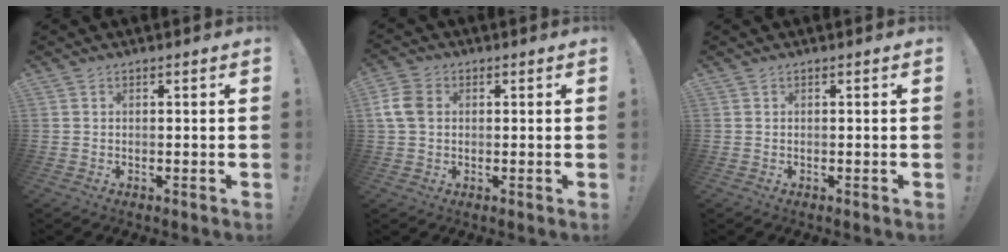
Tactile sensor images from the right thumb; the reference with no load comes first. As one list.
[{"total": 7.7, "force": [1.2, 5.7, 5.1], "torque": [-0.113, 0.006, 0.024]}, {"total": 0.0}]